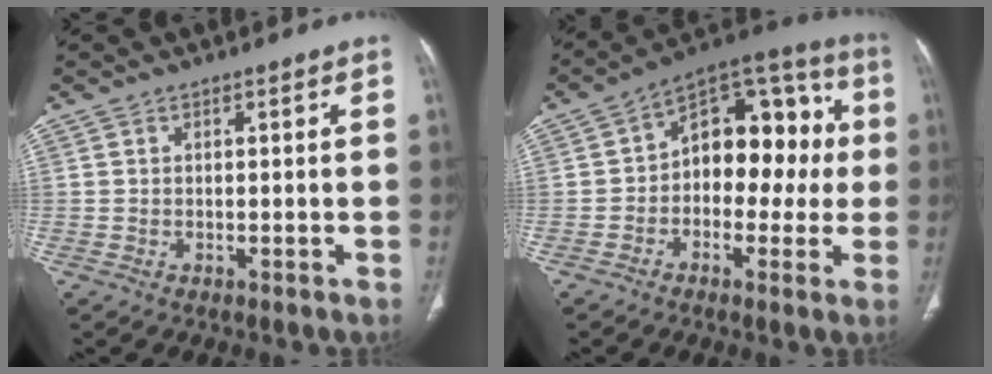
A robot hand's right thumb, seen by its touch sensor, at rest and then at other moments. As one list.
[{"total": 16.4, "force": [0.4, 10.5, 12.7], "torque": [-0.119, 0.053, -0.009]}]